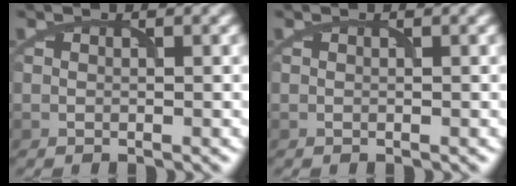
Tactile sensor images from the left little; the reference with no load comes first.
{"total": 0.0}